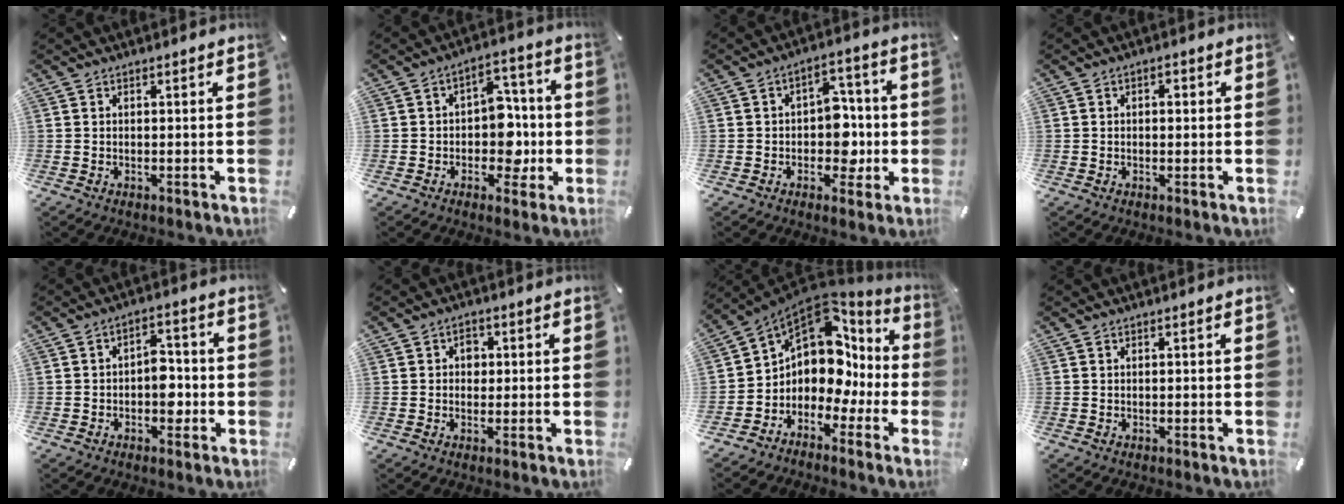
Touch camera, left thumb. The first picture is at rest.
{"total": 11.0, "force": [-1.6, 8.7, 6.4], "torque": [-0.077, 0.018, -0.021]}
{"total": 9.9, "force": [-1.3, 7.9, 5.9], "torque": [-0.067, 0.018, -0.017]}
{"total": 1.7, "force": [-0.1, 1.2, 1.2], "torque": [-0.025, 0.007, -0.004]}
{"total": 6.3, "force": [-1.4, 4.3, 4.4], "torque": [-0.052, 0.006, -0.028]}
{"total": 3.0, "force": [-0.1, 2.6, 1.5], "torque": [-0.008, -0.001, -0.011]}
{"total": 11.8, "force": [3.6, 9.0, 6.7], "torque": [-0.131, -0.050, 0.059]}
{"total": 0.0}